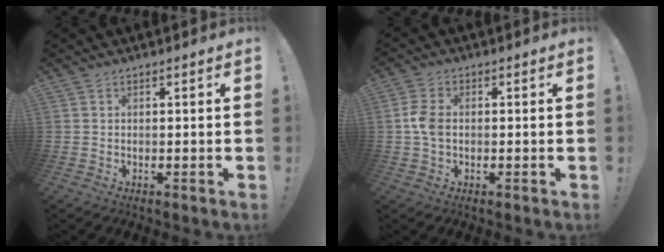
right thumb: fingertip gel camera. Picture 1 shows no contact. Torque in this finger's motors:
{"motor_torque": [0.91, 0.71, 0.87, -0.18, 0.36]}